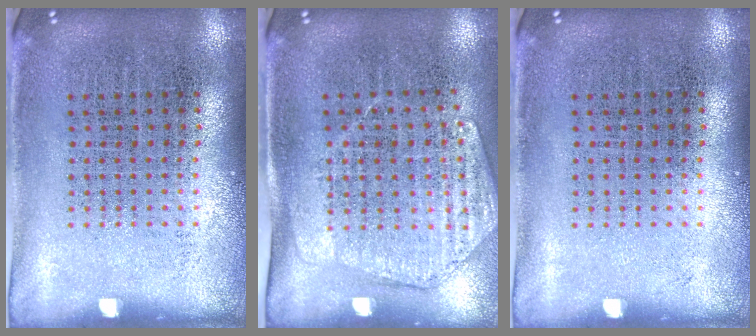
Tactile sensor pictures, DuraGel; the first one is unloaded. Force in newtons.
{"total": 1.6, "press": 1.4, "slide": 0.8}
{"total": 0.0}